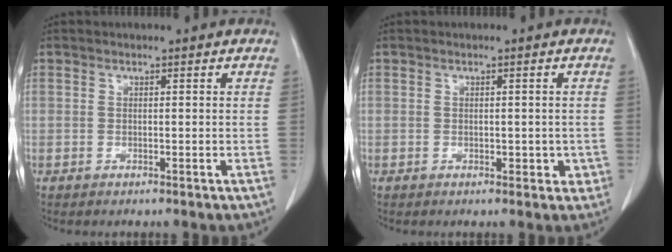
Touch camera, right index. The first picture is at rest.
{"total": 2.6, "force": [-0.5, 1.6, 1.9], "torque": [-0.014, 0.003, -0.003]}